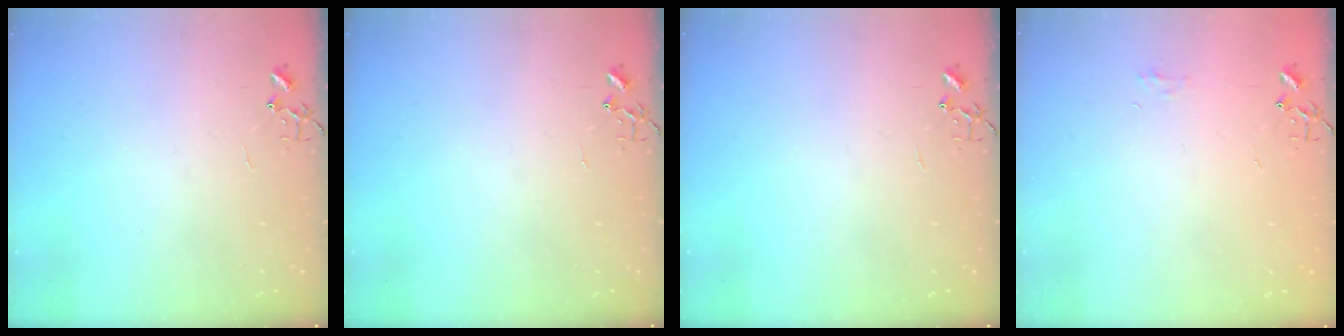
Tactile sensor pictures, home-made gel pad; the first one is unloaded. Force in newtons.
{"total": 0.0}
{"total": 0.0}
{"total": 5.2, "press": 5.2, "slide": 0.7}